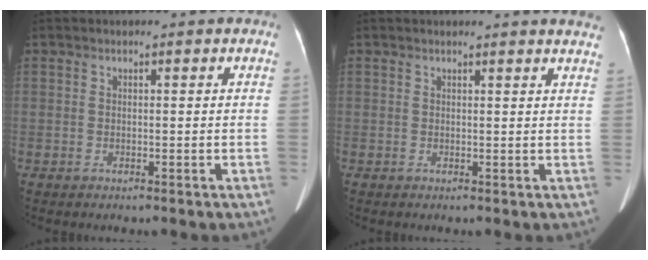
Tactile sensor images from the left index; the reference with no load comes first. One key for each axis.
{"total": 7.0, "fx": 6.8, "fy": 0.2, "fz": 1.6, "tx": -0.012, "ty": -0.011, "tz": 0.049}